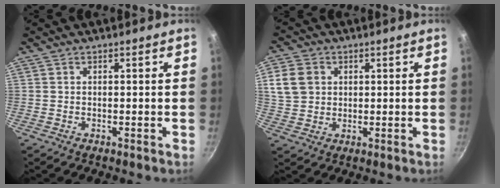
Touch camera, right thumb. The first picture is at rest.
{"total": 7.7, "force": [2.0, 6.3, 3.8], "torque": [-0.057, -0.001, 0.037]}